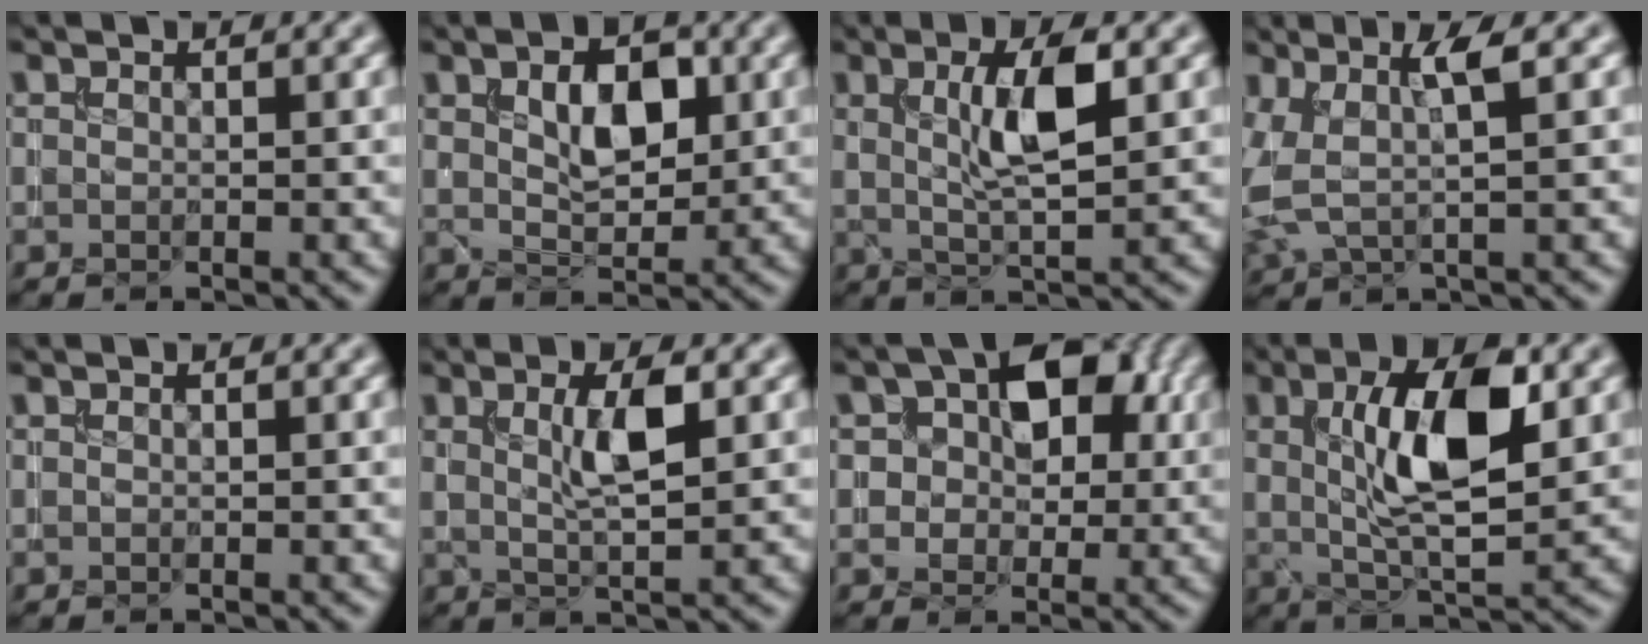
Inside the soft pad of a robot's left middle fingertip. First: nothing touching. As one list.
[{"total": 4.5, "force": [1.2, 2.5, 3.5], "torque": [-0.061, 0.001, 0.020]}, {"total": 5.4, "force": [1.3, 1.4, 5.0], "torque": [-0.094, 0.004, 0.022]}, {"total": 4.5, "force": [1.0, 1.5, 4.1], "torque": [-0.103, -0.001, 0.019]}, {"total": 0.0}, {"total": 4.0, "force": [1.0, 1.0, 3.8], "torque": [-0.069, 0.002, 0.018]}, {"total": 7.2, "force": [1.9, 4.7, 5.0], "torque": [-0.073, 0.006, 0.018]}, {"total": 8.7, "force": [1.9, 3.0, 7.9], "torque": [-0.134, -0.001, 0.032]}]